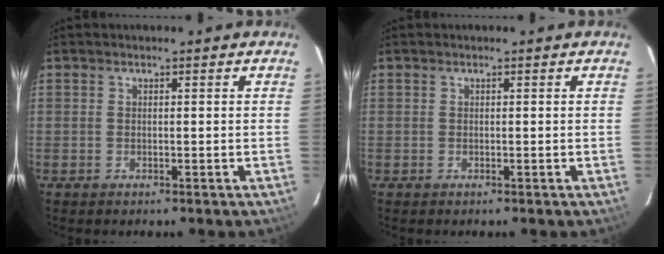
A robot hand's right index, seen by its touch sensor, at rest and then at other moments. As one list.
[{"total": 0.0}]